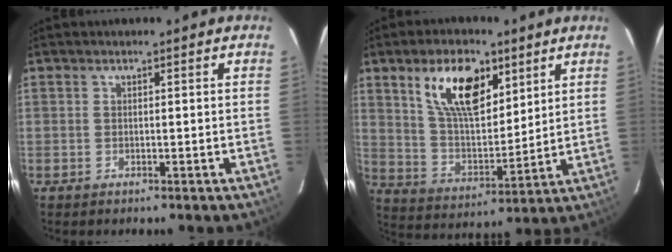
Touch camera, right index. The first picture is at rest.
{"total": 15.2, "force": [8.0, 7.4, 10.7], "torque": [-0.185, 0.011, 0.154]}